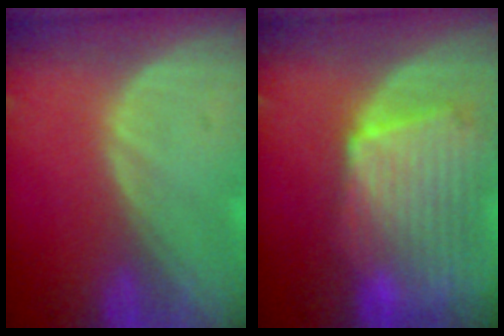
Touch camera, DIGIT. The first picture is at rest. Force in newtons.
{"total": 10.5, "press": 9.2, "slide": 5.1}